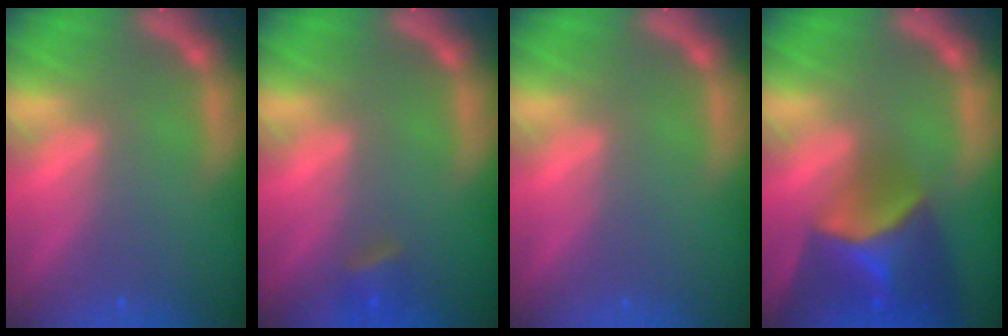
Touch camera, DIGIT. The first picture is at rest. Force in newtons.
{"total": 1.9}
{"total": 0.0}
{"total": 8.9}